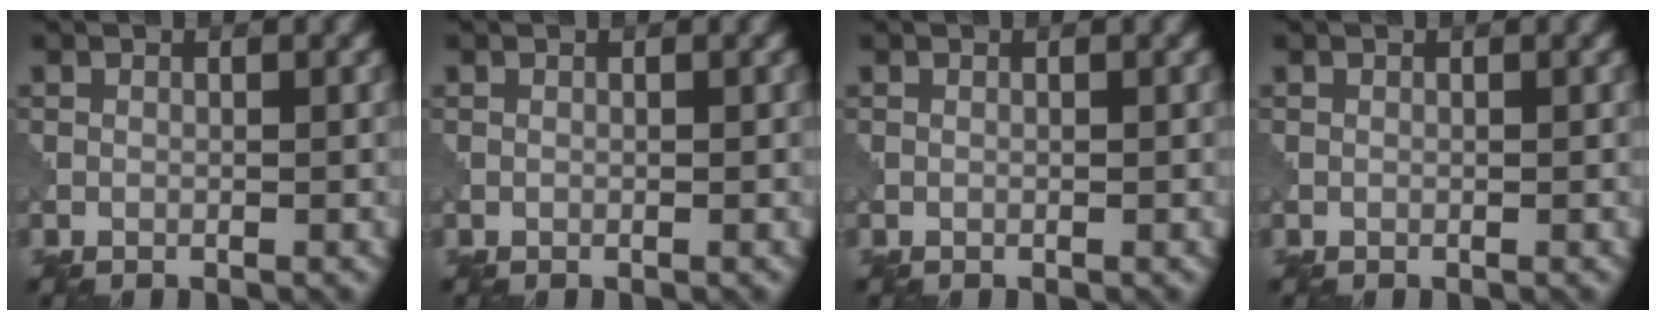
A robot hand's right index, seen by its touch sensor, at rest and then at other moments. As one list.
[{"total": 0.0}, {"total": 0.0}, {"total": 0.0}]